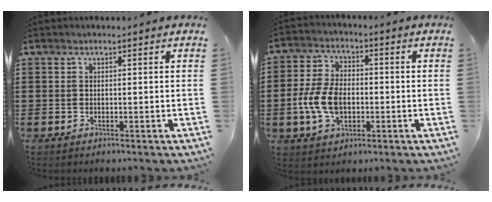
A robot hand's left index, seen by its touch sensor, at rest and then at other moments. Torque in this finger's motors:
{"motor_torque": [0.73, 0.15, 0.81, 0.16]}